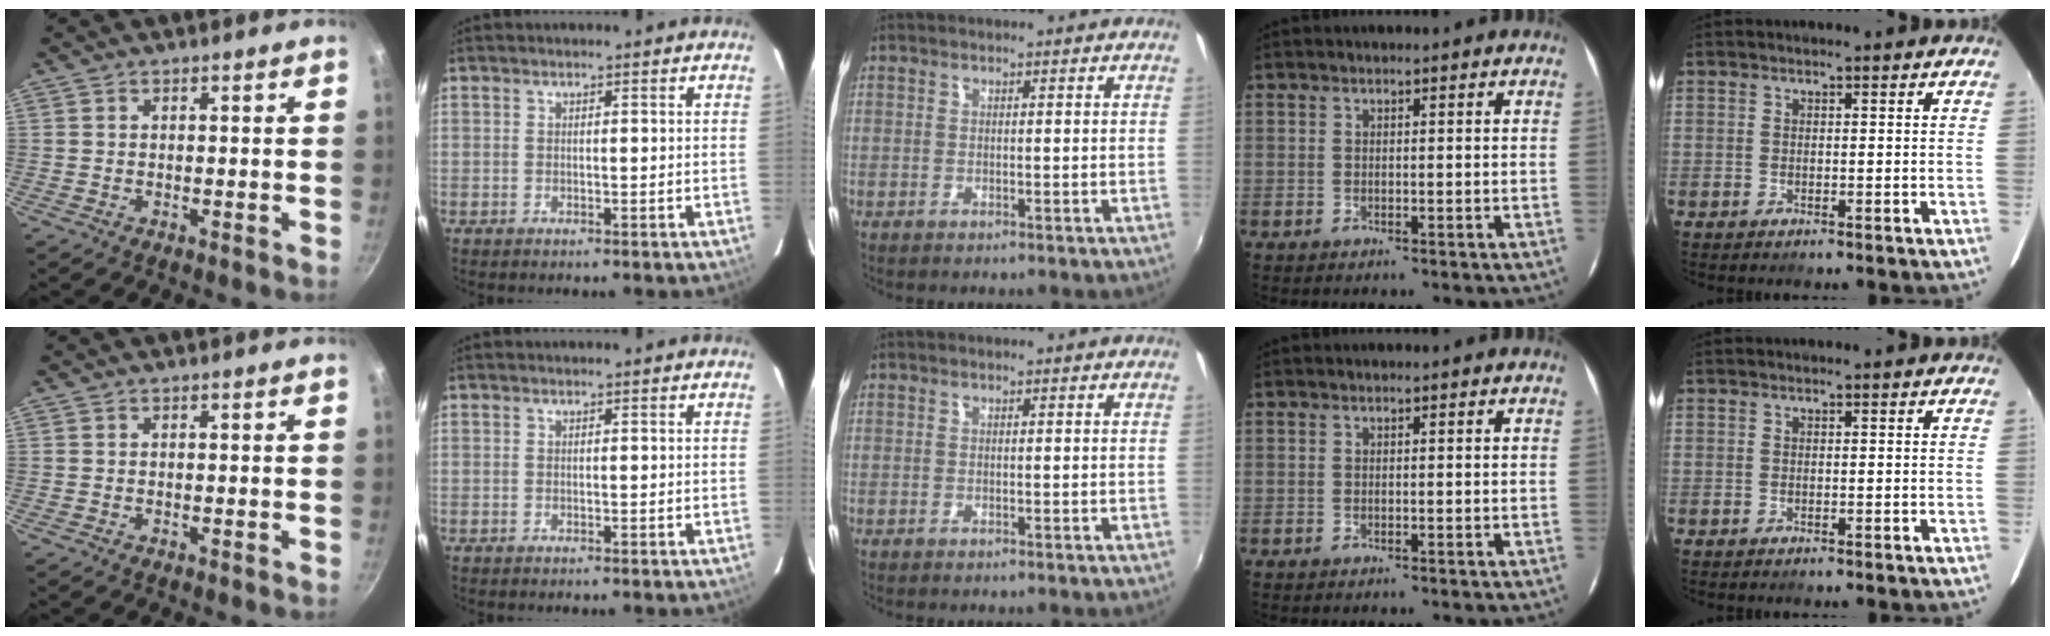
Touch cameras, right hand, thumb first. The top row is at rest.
{}